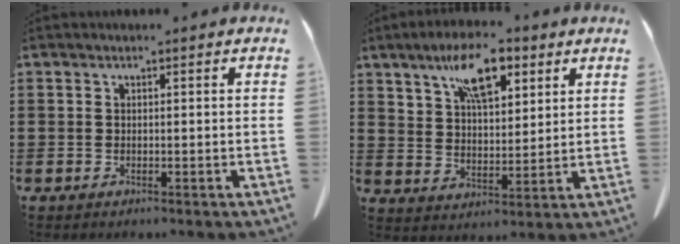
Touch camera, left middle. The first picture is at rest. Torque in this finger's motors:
{"motor_torque": [0.36, -0.05, 0.44, 0.12]}